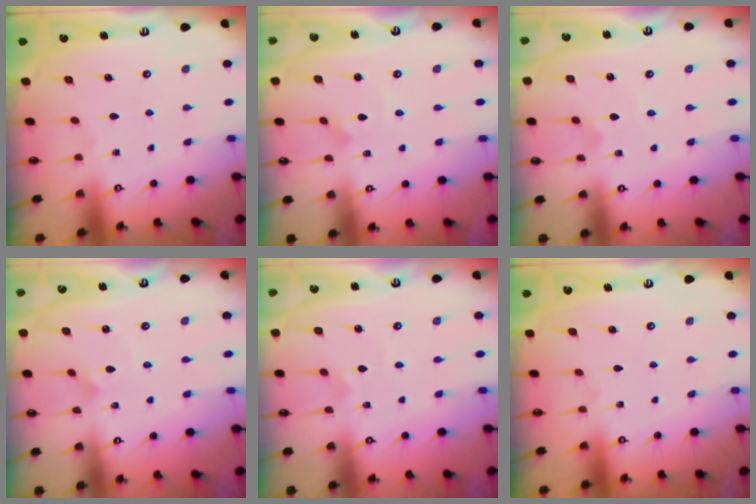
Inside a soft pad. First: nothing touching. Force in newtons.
{"total": 1.7, "press": 1.7, "slide": 0.0}
{"total": 2.3, "press": 2.3, "slide": 0.1}
{"total": 1.7, "press": 1.7, "slide": 0.0}
{"total": 1.6, "press": 1.5, "slide": 0.2}
{"total": 0.0}